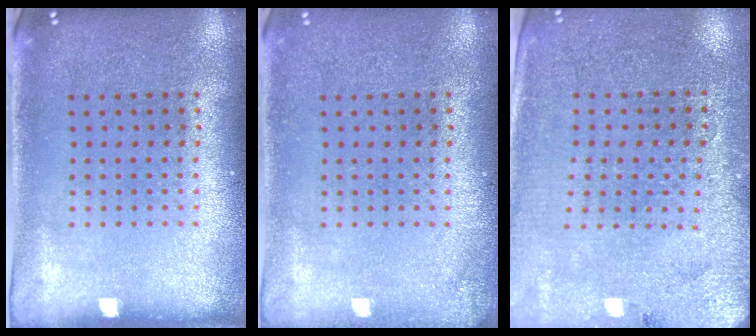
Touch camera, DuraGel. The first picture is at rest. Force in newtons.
{"total": 0.9, "press": 0.9, "slide": 0.1}
{"total": 2.8, "press": 2.7, "slide": 0.5}